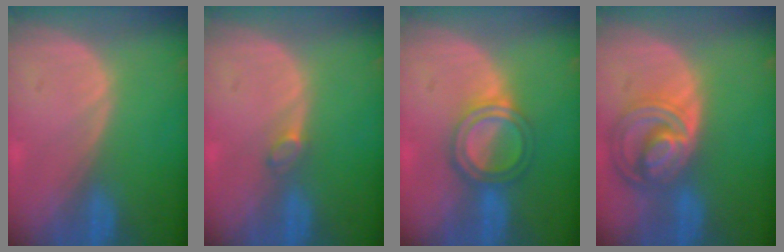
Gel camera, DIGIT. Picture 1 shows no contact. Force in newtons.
{"total": 1.4, "press": 1.4, "slide": 0.2}
{"total": 5.6, "press": 5.3, "slide": 1.7}
{"total": 8.7, "press": 7.5, "slide": 4.3}